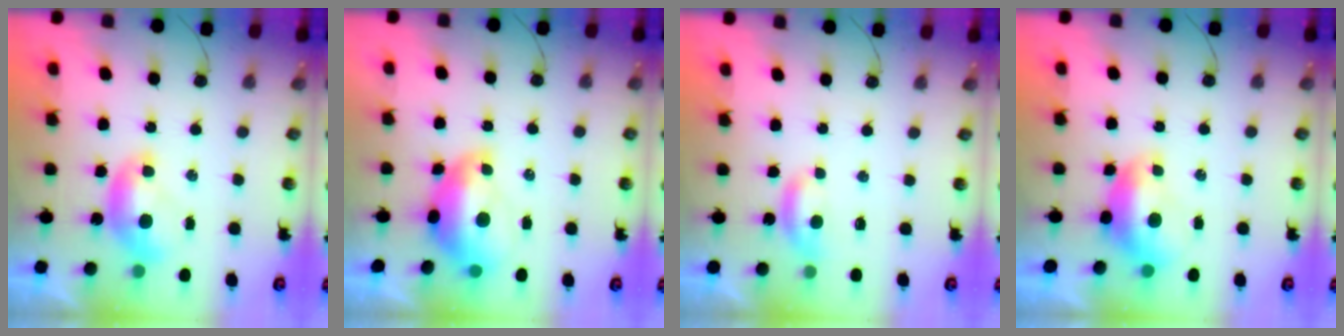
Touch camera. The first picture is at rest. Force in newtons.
{"total": 3.1, "press": 3.0, "slide": 0.7}
{"total": 2.5, "press": 2.5, "slide": 0.4}
{"total": 1.5, "press": 1.4, "slide": 0.7}